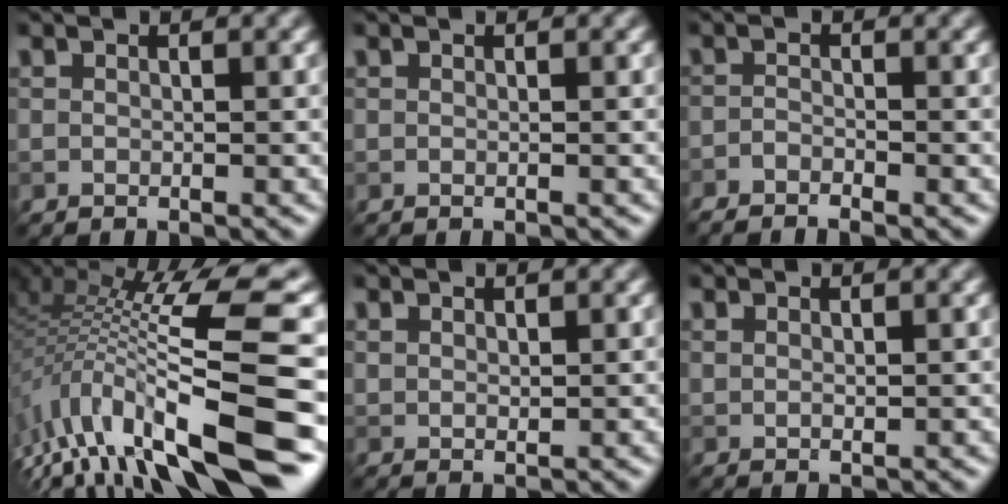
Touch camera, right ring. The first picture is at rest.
{"total": 0.0}
{"total": 2.0, "force": [-1.7, 0.2, 1.1], "torque": [-0.032, -0.002, -0.040]}
{"total": 14.5, "force": [-4.9, 2.9, 13.4], "torque": [-0.227, 0.012, -0.078]}
{"total": 0.9, "force": [0.7, 0.5, 0.3], "torque": [-0.009, -0.002, 0.016]}
{"total": 0.6, "force": [0.4, 0.3, 0.4], "torque": [-0.009, 0.001, 0.008]}